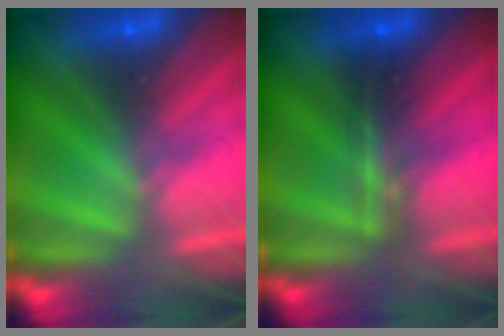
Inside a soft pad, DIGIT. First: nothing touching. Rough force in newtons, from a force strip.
{"total": 2.3}